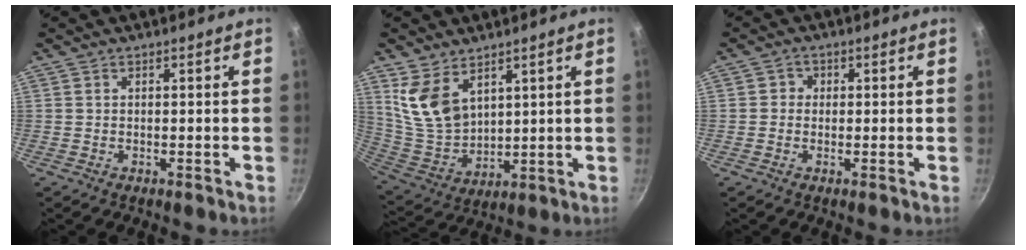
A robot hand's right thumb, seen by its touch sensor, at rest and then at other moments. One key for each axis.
{"total": 10.9, "fx": 6.0, "fy": 6.5, "fz": 6.4, "tx": -0.110, "ty": -0.051, "tz": 0.137}
{"total": 2.0, "fx": 0.0, "fy": 1.9, "fz": 0.5, "tx": 0.006, "ty": 0.002, "tz": -0.006}